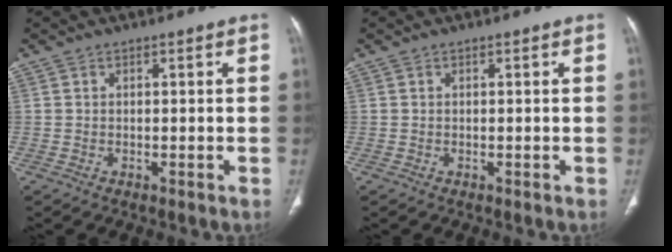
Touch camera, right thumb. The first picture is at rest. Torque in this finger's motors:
{"motor_torque": [0.15, 0.03, -0.10, -0.17, 0.04]}